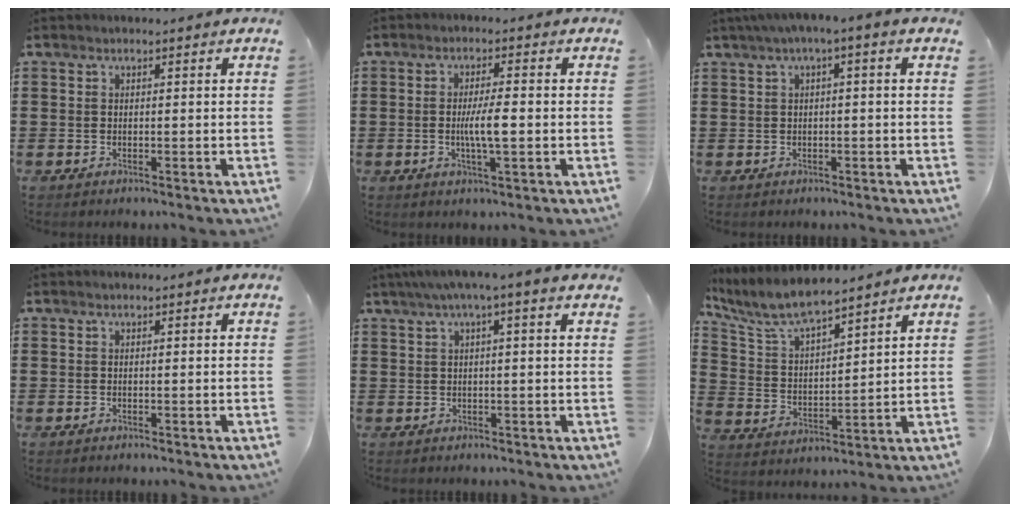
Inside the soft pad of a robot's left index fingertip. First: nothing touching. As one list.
[{"total": 4.9, "force": [-0.5, 0.8, 4.8], "torque": [-0.090, 0.000, -0.014]}, {"total": 1.9, "force": [-0.4, -0.1, 1.9], "torque": [-0.031, -0.002, -0.010]}, {"total": 0.0}, {"total": 2.9, "force": [1.3, -0.2, 2.6], "torque": [-0.052, 0.001, 0.021]}, {"total": 7.6, "force": [6.7, 1.4, 3.1], "torque": [-0.090, -0.030, 0.118]}]